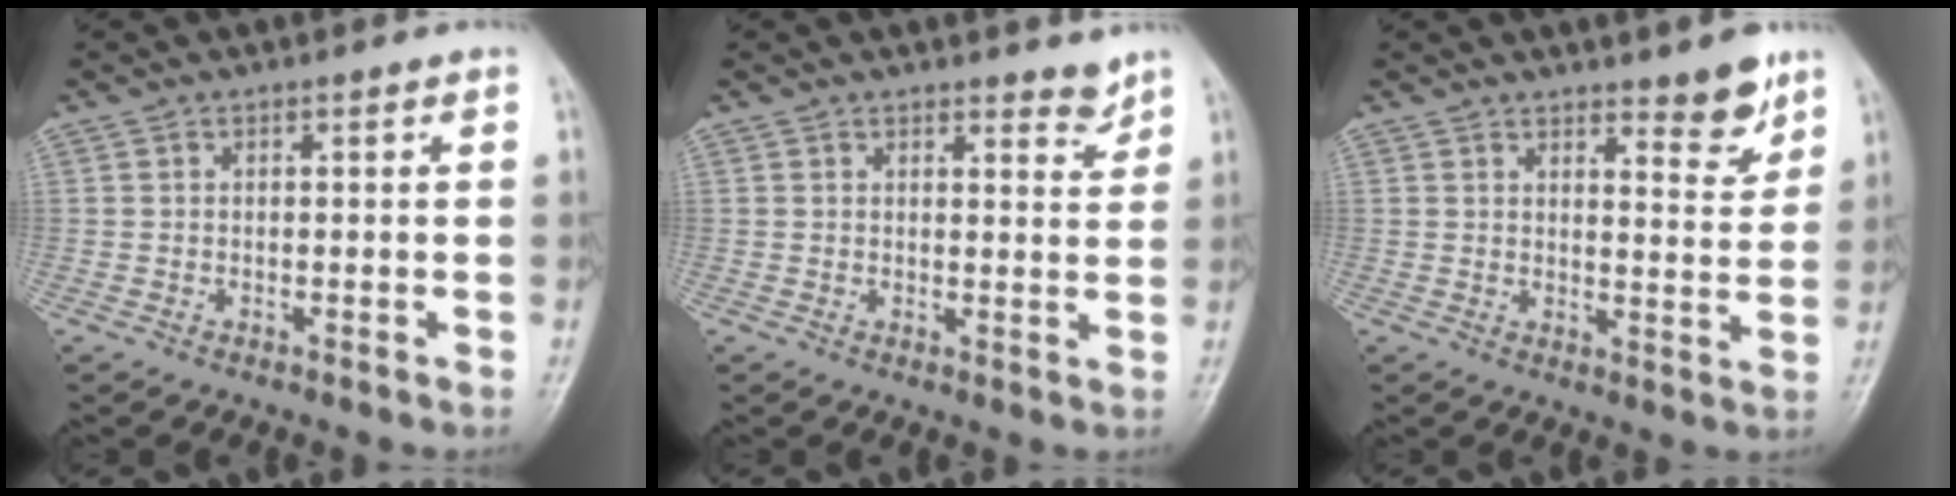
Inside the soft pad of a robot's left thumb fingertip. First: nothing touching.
{"total": 2.9, "force": [2.6, 0.9, 1.0], "torque": [0.001, -0.022, 0.034]}
{"total": 6.1, "force": [4.6, 1.7, 3.6], "torque": [-0.031, -0.038, 0.062]}